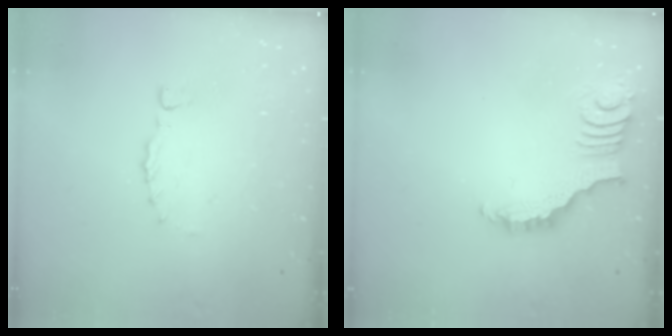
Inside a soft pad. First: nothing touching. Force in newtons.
{"total": 2.0, "press": 2.0, "slide": 0.2}